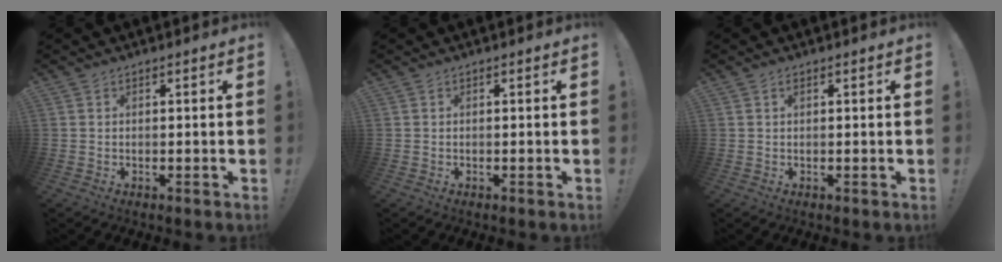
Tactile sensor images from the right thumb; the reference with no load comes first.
{"total": 0.0}
{"total": 0.7, "force": [0.3, 0.4, 0.5], "torque": [-0.006, 0.000, 0.004]}